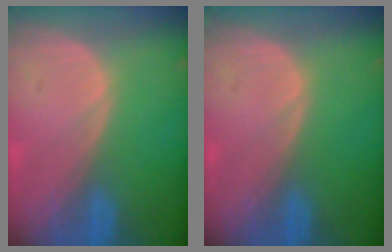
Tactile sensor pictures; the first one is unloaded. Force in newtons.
{"total": 0.0}